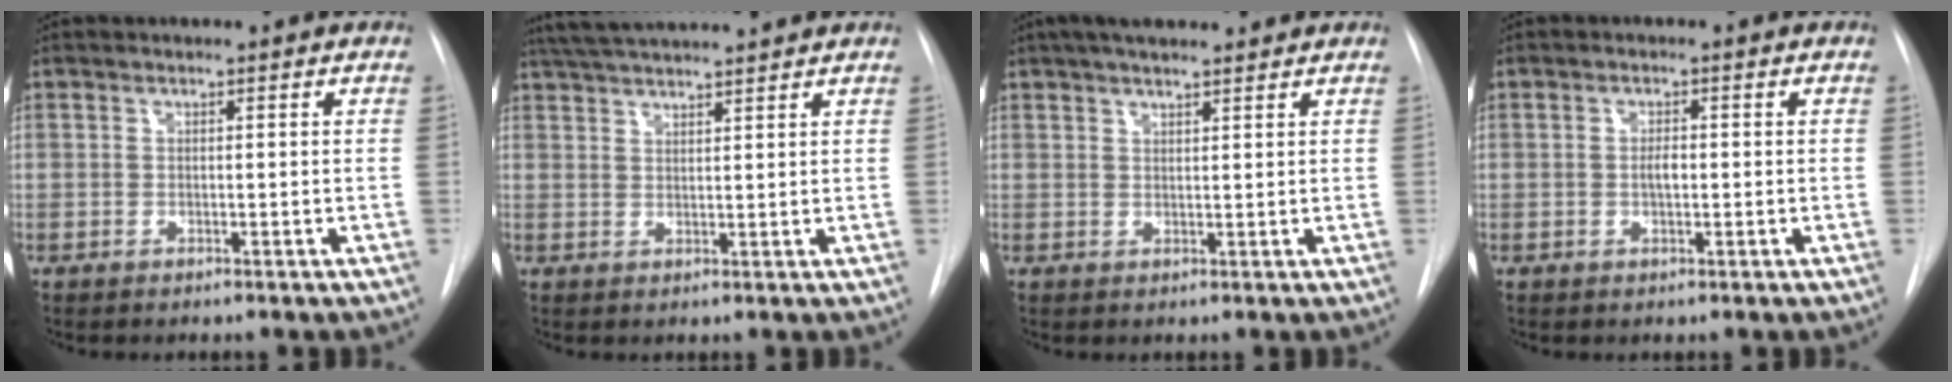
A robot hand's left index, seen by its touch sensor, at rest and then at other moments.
{"total": 9.2, "force": [8.5, -0.3, 3.4], "torque": [-0.068, 0.032, 0.135]}
{"total": 7.6, "force": [6.3, 1.6, 3.9], "torque": [-0.061, 0.027, 0.099]}
{"total": 1.5, "force": [-0.1, 0.6, 1.4], "torque": [-0.027, 0.000, -0.003]}